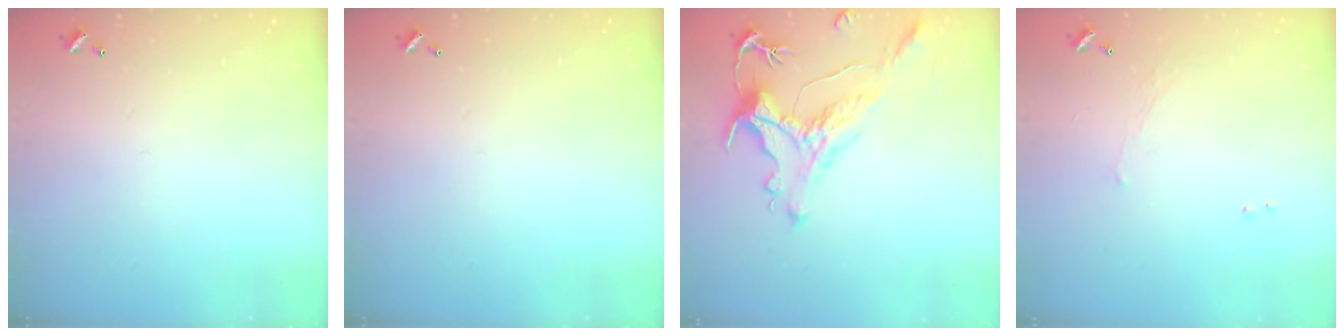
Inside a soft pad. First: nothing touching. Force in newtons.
{"total": 0.0}
{"total": 1.2, "press": 0.2, "slide": 1.2}
{"total": 0.6, "press": 0.2, "slide": 0.5}